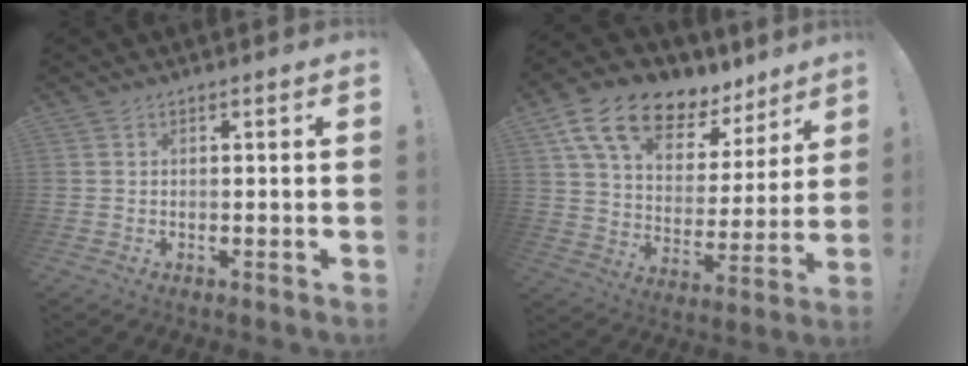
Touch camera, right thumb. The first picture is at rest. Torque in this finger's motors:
{"motor_torque": [0.82, 2.18, 0.41, 0.01, 0.25]}